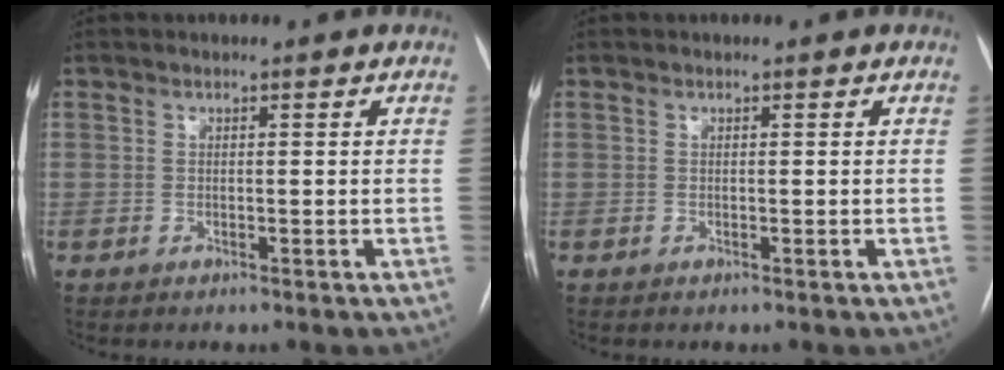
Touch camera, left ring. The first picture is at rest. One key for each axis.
{"total": 0.0}